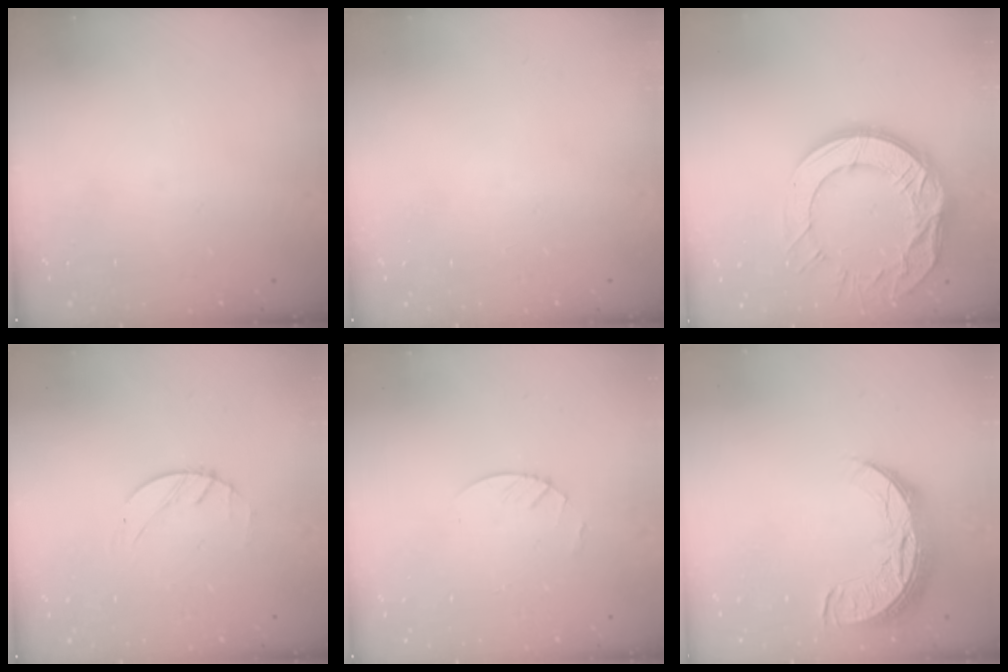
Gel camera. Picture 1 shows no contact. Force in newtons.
{"total": 0.0}
{"total": 17.2, "press": 17.1, "slide": 1.4}
{"total": 1.2, "press": 1.2, "slide": 0.2}
{"total": 3.0, "press": 3.0, "slide": 0.3}
{"total": 11.5, "press": 11.5, "slide": 0.9}